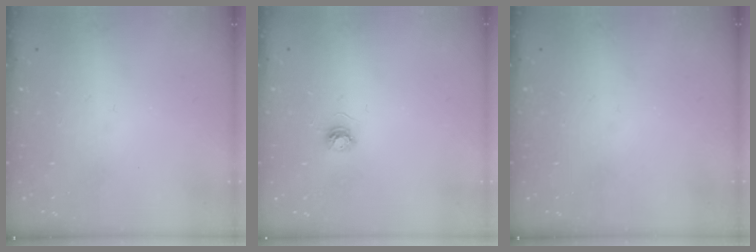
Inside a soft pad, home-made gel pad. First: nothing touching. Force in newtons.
{"total": 3.4, "press": 3.4, "slide": 0.4}
{"total": 0.0}